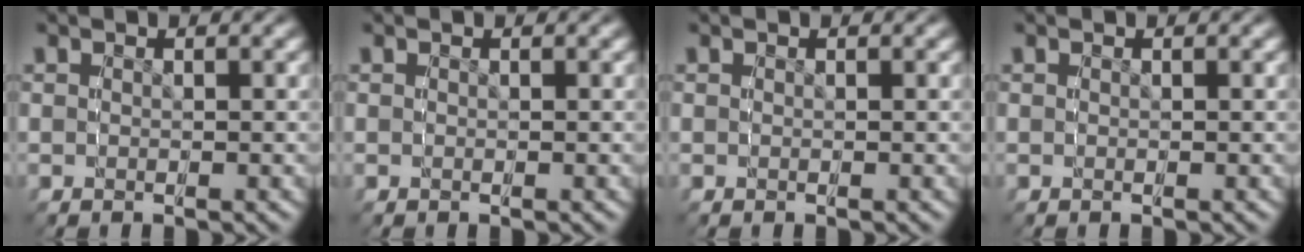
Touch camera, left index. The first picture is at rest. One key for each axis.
{"total": 0.0}
{"total": 0.0}
{"total": 0.0}